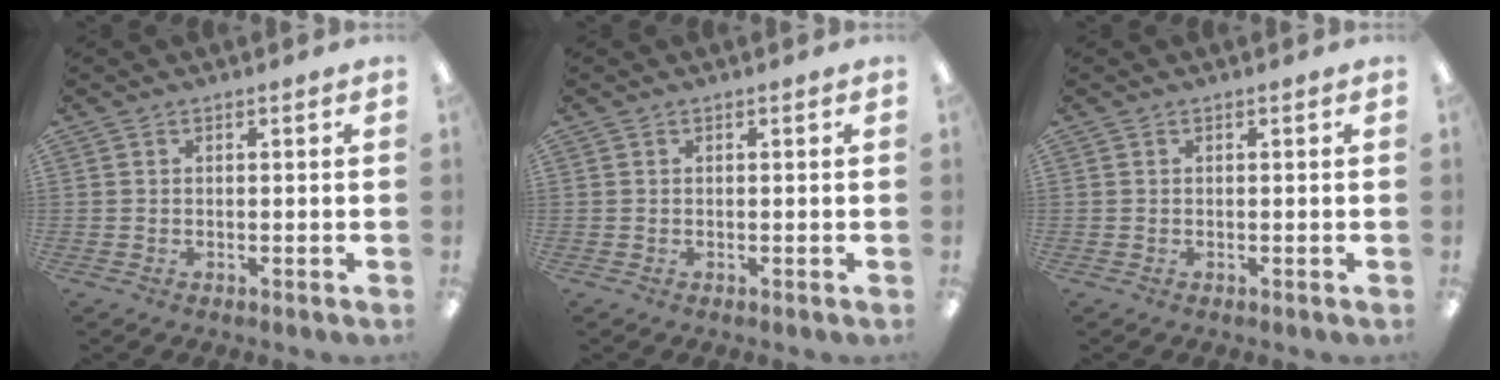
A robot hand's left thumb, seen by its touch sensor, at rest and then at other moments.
{"total": 0.0}
{"total": 0.0}